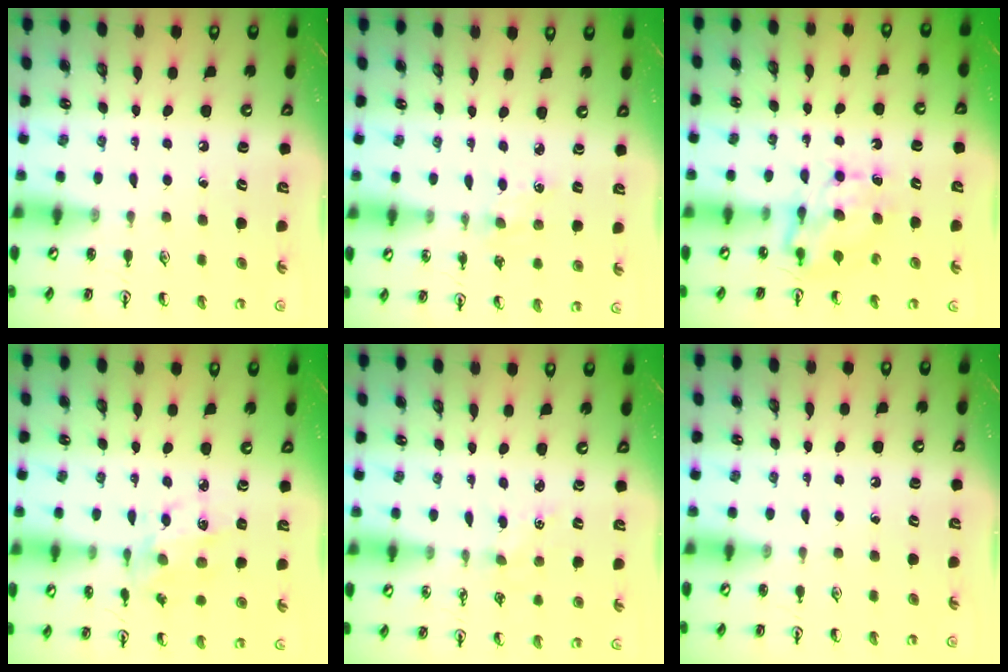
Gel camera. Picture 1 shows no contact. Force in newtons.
{"total": 2.9, "press": 2.8, "slide": 0.4}
{"total": 7.3, "press": 7.3, "slide": 0.3}
{"total": 6.8, "press": 6.7, "slide": 1.4}
{"total": 2.7, "press": 2.7, "slide": 0.4}
{"total": 0.0}